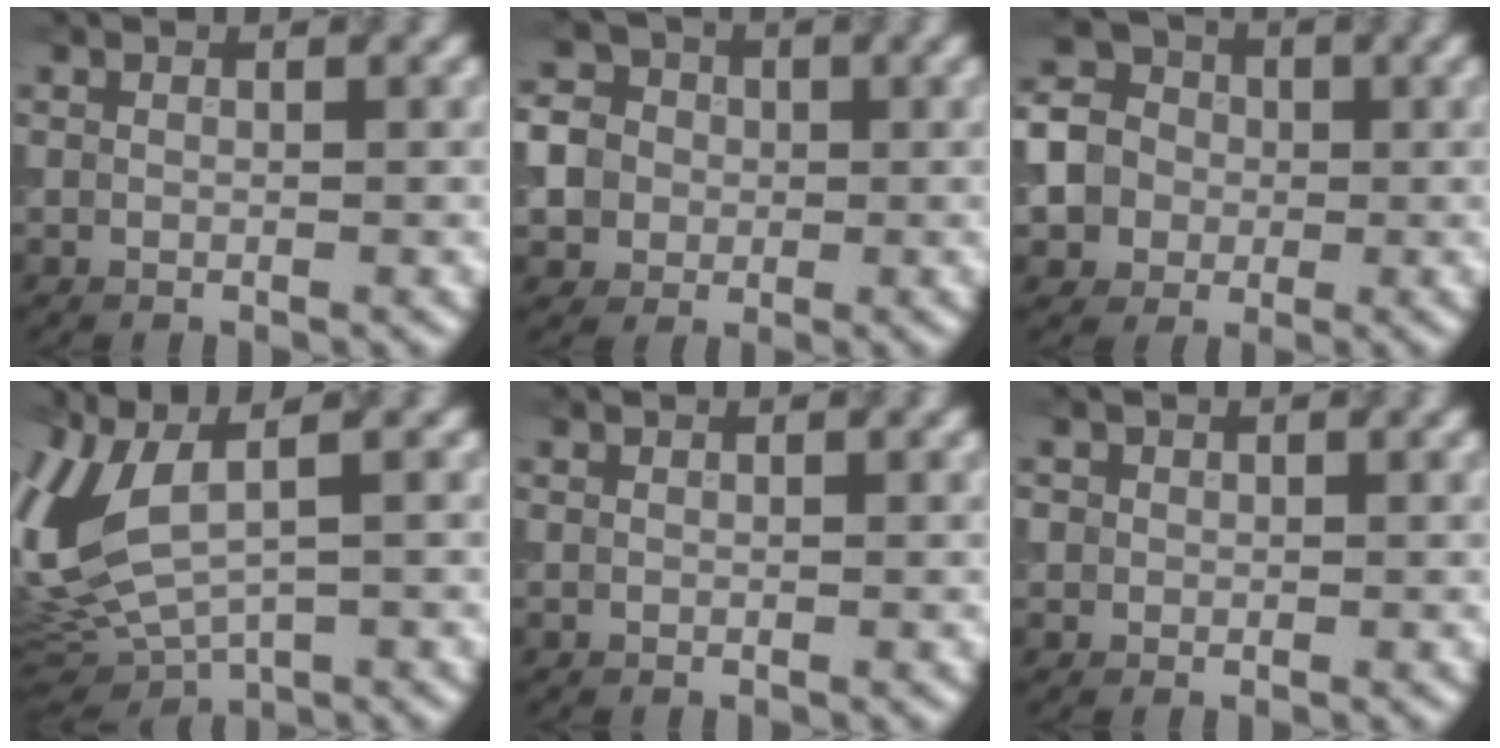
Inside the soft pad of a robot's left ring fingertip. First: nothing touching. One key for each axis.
{"total": 7.3, "fx": -0.1, "fy": 6.8, "fz": 2.7, "tx": -0.047, "ty": 0.028, "tz": -0.027}
{"total": 9.3, "fx": -1.9, "fy": 8.5, "fz": 3.3, "tx": -0.075, "ty": -0.004, "tz": -0.066}
{"total": 10.2, "fx": 1.9, "fy": 4.2, "fz": 9.1, "tx": -0.232, "ty": -0.006, "tz": 0.050}
{"total": 0.0}
{"total": 1.0, "fx": 0.1, "fy": 1.0, "fz": 0.1, "tx": 0.006, "ty": -0.002, "tz": -0.001}